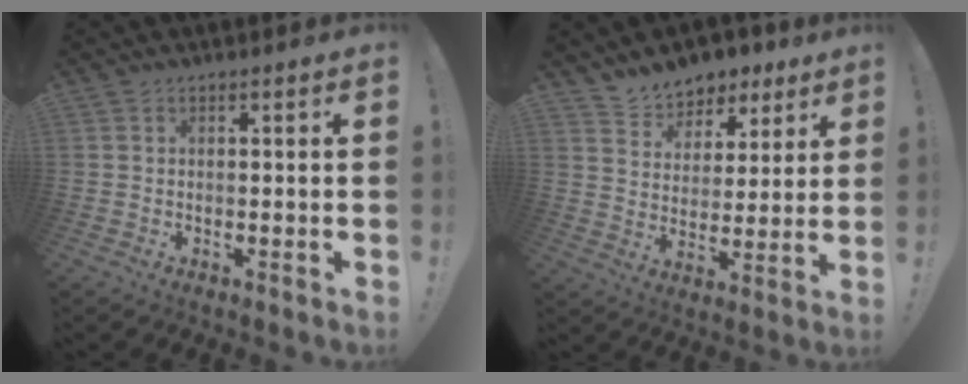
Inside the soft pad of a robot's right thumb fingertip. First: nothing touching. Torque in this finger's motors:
{"motor_torque": [-0.03, 0.09, 0.18, 0.08, 0.00]}